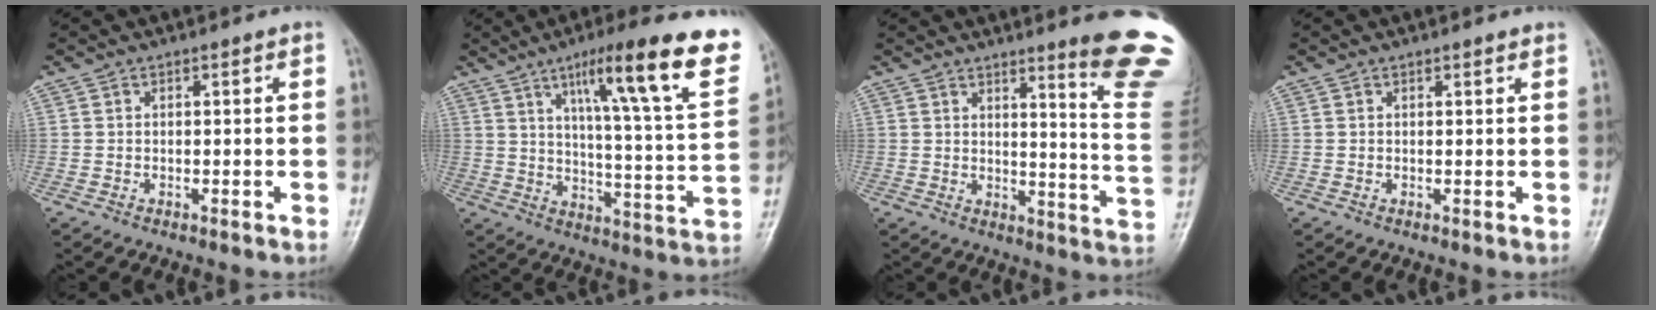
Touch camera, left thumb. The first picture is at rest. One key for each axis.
{"total": 23.0, "fx": 12.3, "fy": 3.2, "fz": 19.2, "tx": -0.250, "ty": -0.035, "tz": 0.180}
{"total": 15.0, "fx": 10.7, "fy": 0.7, "fz": 10.5, "tx": -0.106, "ty": -0.097, "tz": 0.126}
{"total": 0.8, "fx": 0.7, "fy": 0.1, "fz": 0.4, "tx": -0.006, "ty": 0.000, "tz": 0.009}